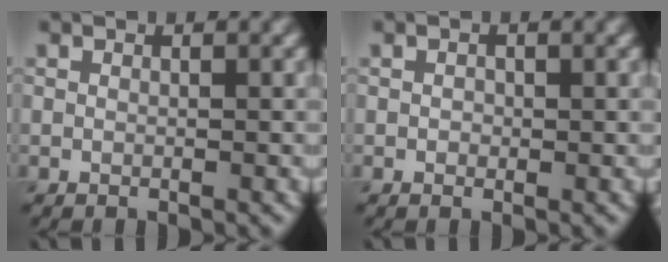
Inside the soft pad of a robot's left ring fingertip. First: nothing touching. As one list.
[{"total": 0.6, "force": [0.0, 0.5, 0.3], "torque": [-0.002, -0.003, -0.001]}]